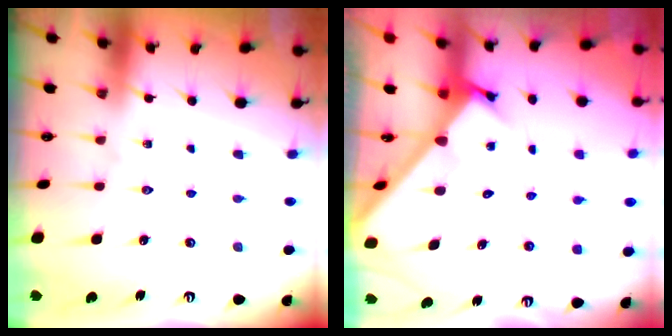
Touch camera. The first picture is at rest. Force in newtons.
{"total": 2.6, "press": 2.6, "slide": 0.2}